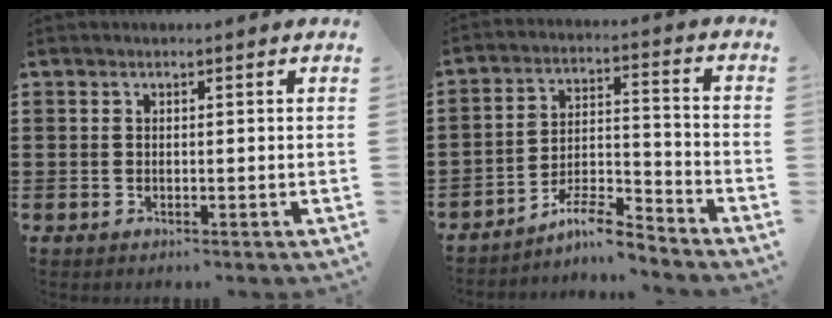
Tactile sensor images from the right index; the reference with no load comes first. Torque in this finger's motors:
{"motor_torque": [0.65, 0.87, -0.15, -0.05]}